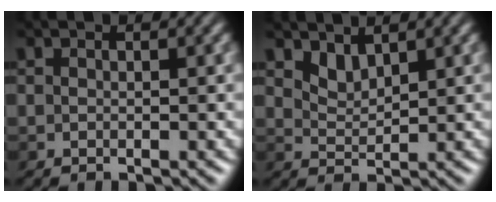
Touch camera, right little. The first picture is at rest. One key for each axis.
{"total": 1.7, "fx": 1.4, "fy": 0.6, "fz": 0.7, "tx": -0.016, "ty": -0.008, "tz": 0.031}